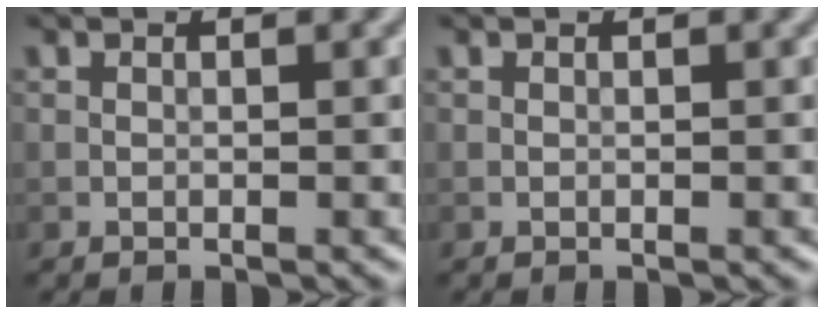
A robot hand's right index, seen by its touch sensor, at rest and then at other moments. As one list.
[{"total": 0.0}]